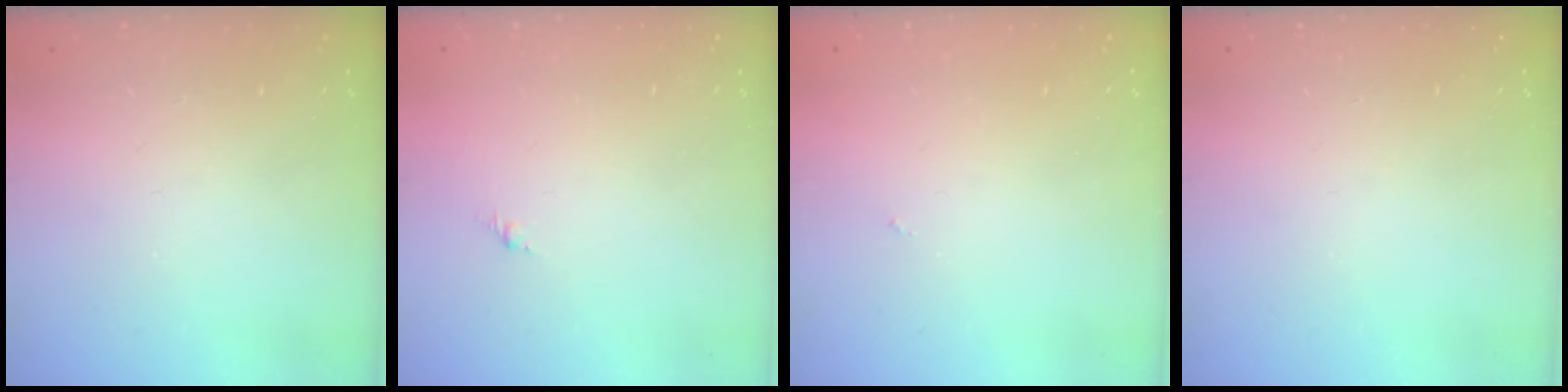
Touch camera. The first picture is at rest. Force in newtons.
{"total": 1.3, "press": 1.2, "slide": 0.5}
{"total": 0.0}
{"total": 0.0}